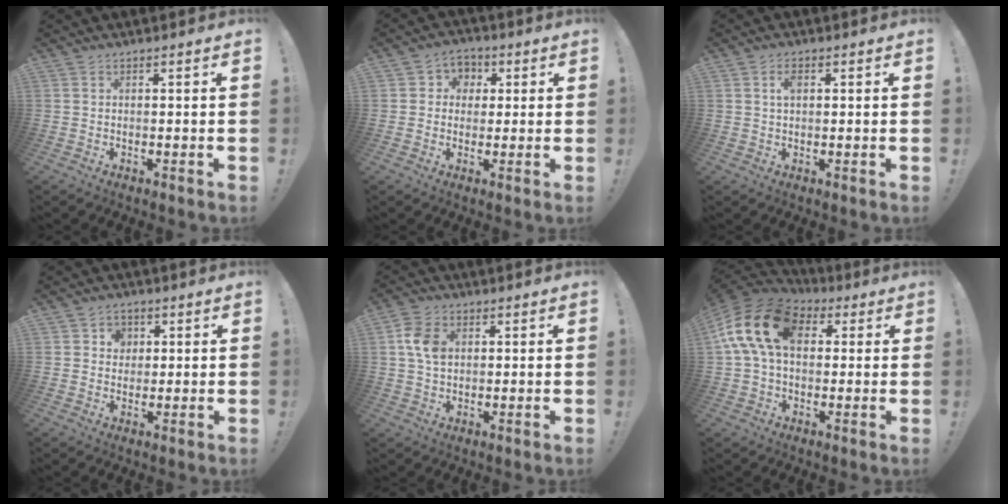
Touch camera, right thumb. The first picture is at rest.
{"total": 5.6, "force": [-0.1, 5.4, 1.4], "torque": [-0.015, 0.009, 0.001]}
{"total": 2.8, "force": [0.7, 1.6, 2.1], "torque": [-0.041, 0.005, 0.011]}
{"total": 4.7, "force": [1.3, 4.3, 1.5], "torque": [-0.015, -0.001, 0.022]}
{"total": 7.9, "force": [1.6, 5.8, 5.2], "torque": [-0.092, 0.003, 0.029]}
{"total": 18.1, "force": [4.5, 11.8, 13.0], "torque": [-0.240, 0.009, 0.082]}